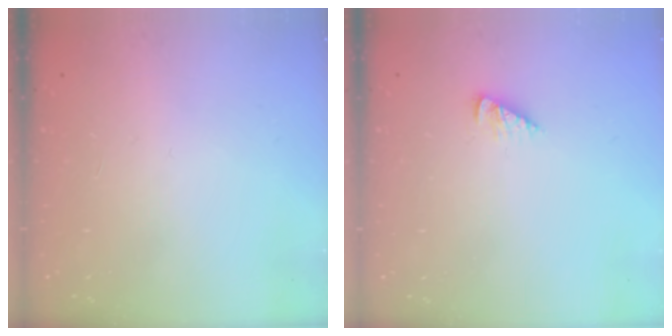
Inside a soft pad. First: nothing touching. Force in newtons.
{"total": 3.6, "press": 3.6, "slide": 0.0}